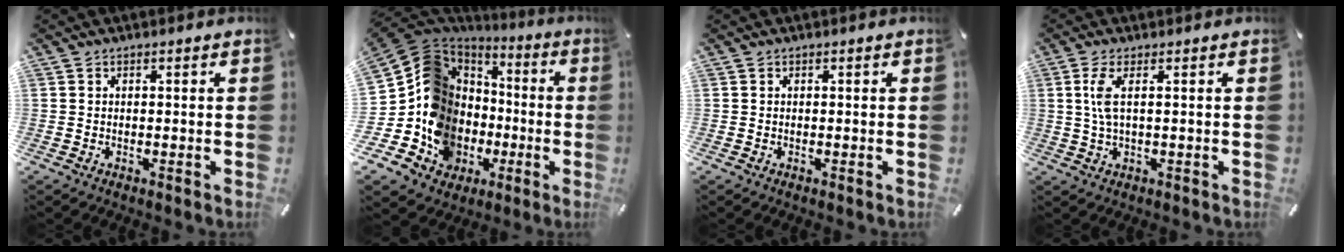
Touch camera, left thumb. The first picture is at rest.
{"total": 15.6, "force": [-3.5, 14.3, 5.1], "torque": [-0.121, -0.014, -0.040]}
{"total": 0.0}
{"total": 4.9, "force": [1.0, 1.3, 4.7], "torque": [-0.101, -0.002, 0.015]}